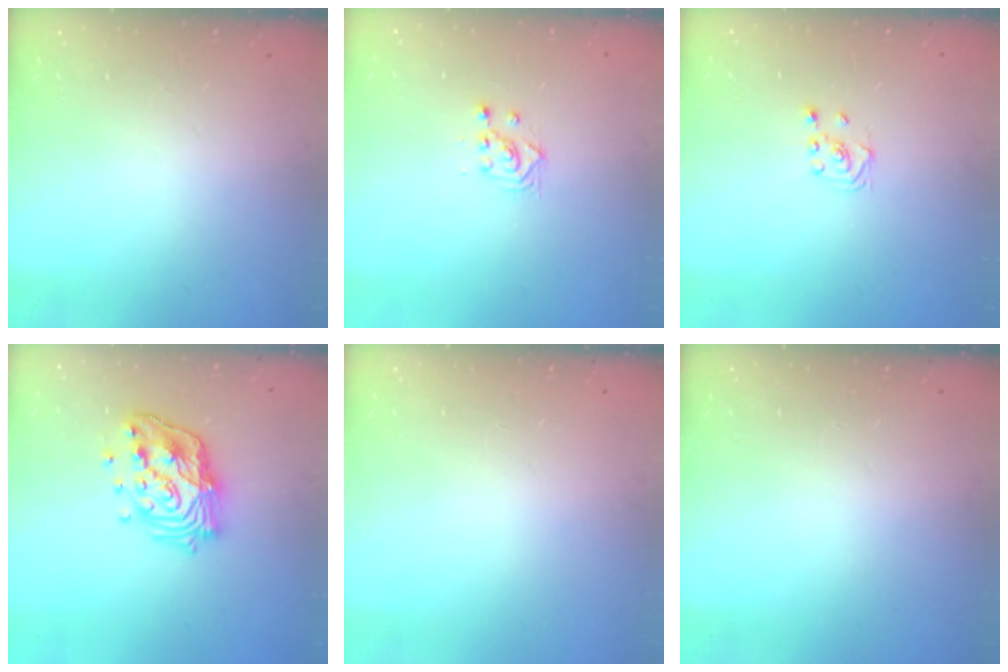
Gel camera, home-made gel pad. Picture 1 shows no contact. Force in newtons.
{"total": 2.3, "press": 2.3, "slide": 0.2}
{"total": 2.3, "press": 2.2, "slide": 0.7}
{"total": 16.7, "press": 16.7, "slide": 1.4}
{"total": 0.0}
{"total": 0.0}